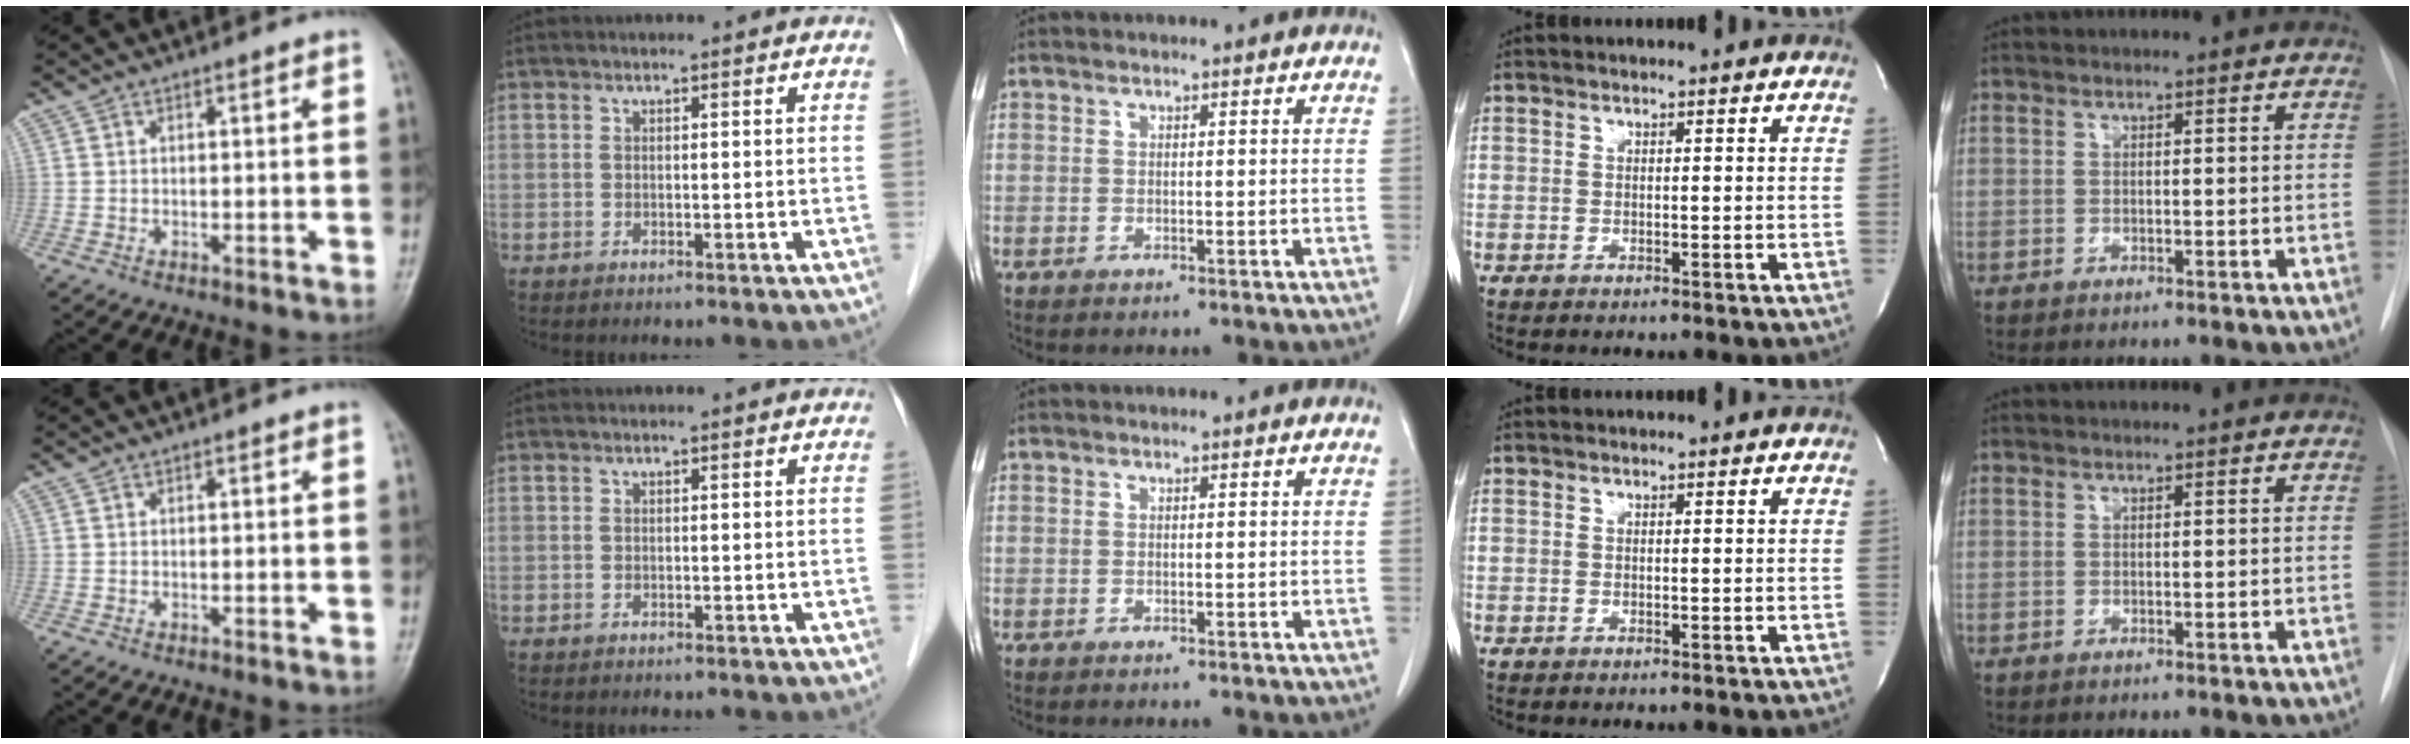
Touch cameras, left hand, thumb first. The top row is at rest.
{}